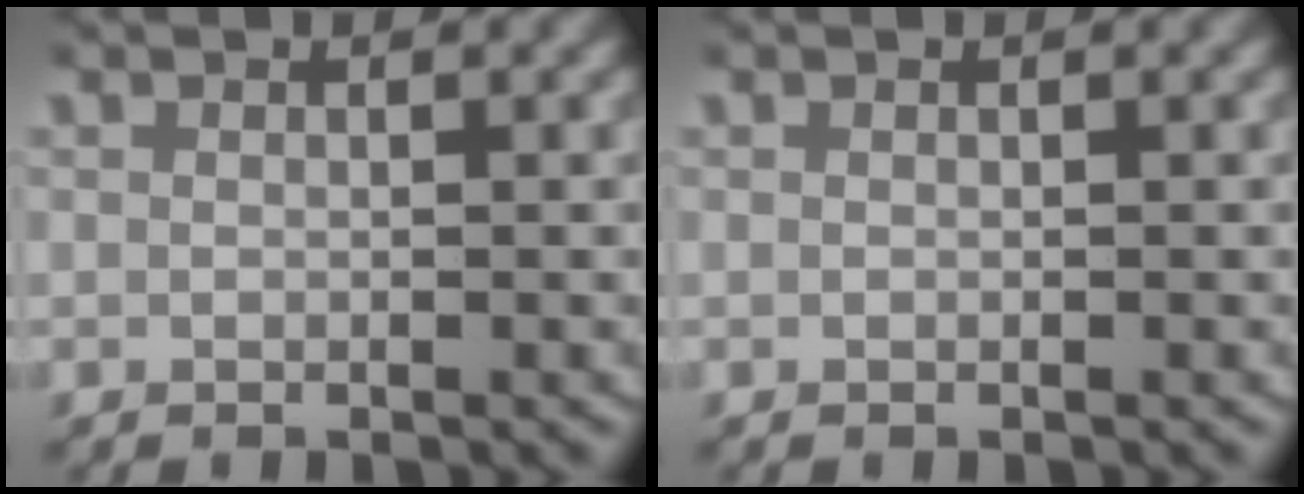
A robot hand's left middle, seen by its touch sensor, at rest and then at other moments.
{"total": 0.0}